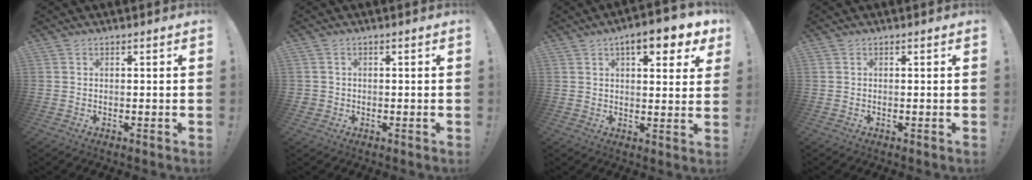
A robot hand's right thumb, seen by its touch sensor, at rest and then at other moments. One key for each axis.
{"total": 1.6, "fx": 0.1, "fy": 1.6, "fz": 0.3, "tx": -0.006, "ty": 0.002, "tz": 0.003}
{"total": 9.0, "fx": 4.9, "fy": 2.9, "fz": 7.0, "tx": -0.089, "ty": -0.022, "tz": 0.078}
{"total": 0.0}